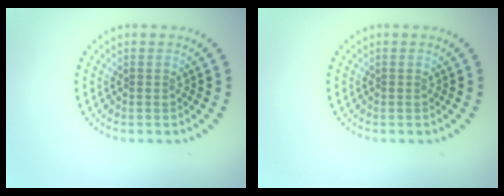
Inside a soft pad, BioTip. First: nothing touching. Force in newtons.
{"total": 0.0}